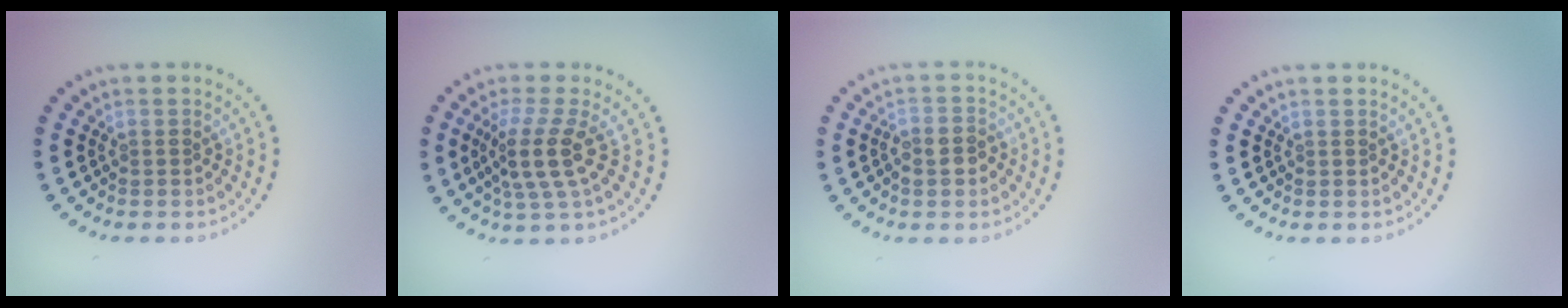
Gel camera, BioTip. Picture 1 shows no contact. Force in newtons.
{"total": 3.6, "press": 2.7, "slide": 2.4}
{"total": 2.3, "press": 2.1, "slide": 0.8}
{"total": 0.0}